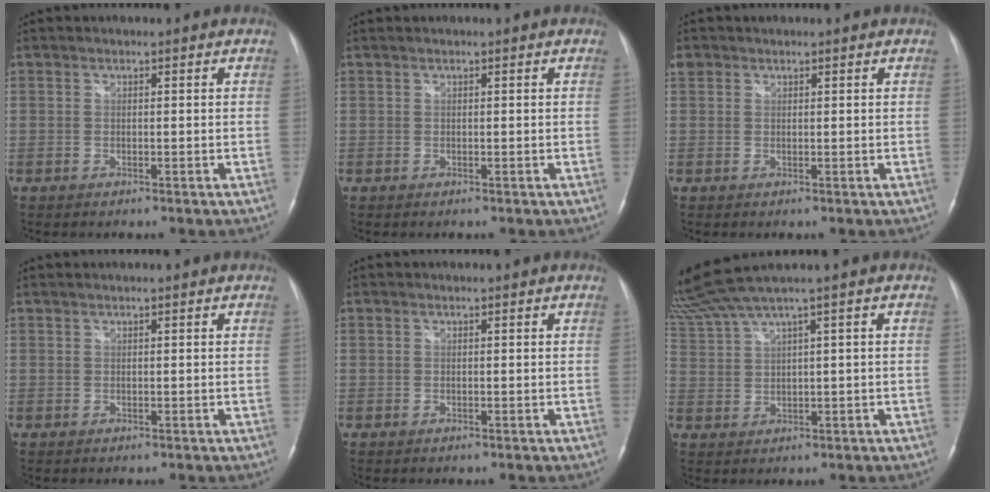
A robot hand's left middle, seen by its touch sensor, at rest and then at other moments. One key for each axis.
{"total": 0.0}
{"total": 1.8, "fx": 1.0, "fy": 1.5, "fz": 0.4, "tx": -0.006, "ty": 0.015, "tz": 0.020}
{"total": 0.5, "fx": 0.5, "fy": -0.1, "fz": 0.3, "tx": -0.009, "ty": 0.011, "tz": 0.014}
{"total": 0.0}
{"total": 6.3, "fx": 5.1, "fy": -1.5, "fz": 3.5, "tx": -0.086, "ty": 0.020, "tz": 0.111}